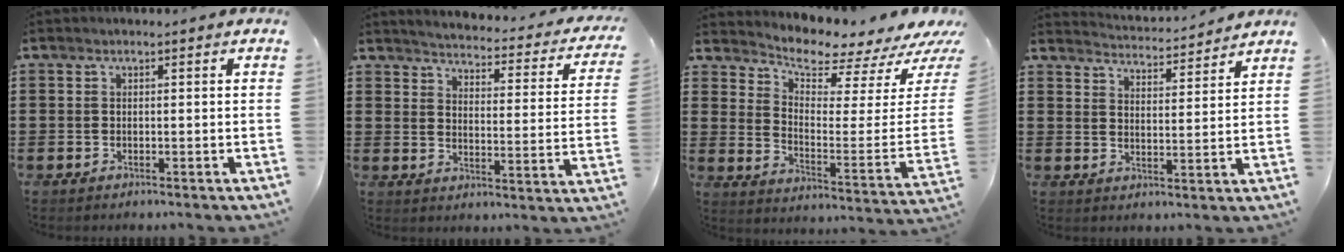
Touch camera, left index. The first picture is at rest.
{"total": 3.0, "force": [2.8, -0.5, 0.7], "torque": [-0.035, -0.034, 0.041]}
{"total": 5.1, "force": [4.9, 0.7, 1.4], "torque": [-0.045, -0.058, 0.076]}
{"total": 3.7, "force": [3.7, -0.6, 0.2], "torque": [-0.020, -0.030, 0.062]}